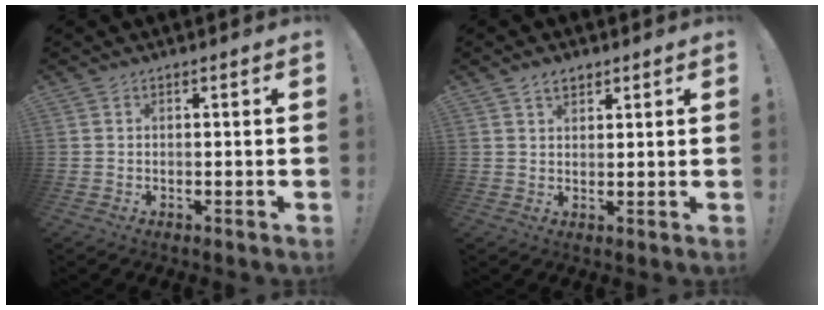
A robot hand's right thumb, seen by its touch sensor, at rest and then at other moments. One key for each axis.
{"total": 3.4, "fx": 2.3, "fy": 2.0, "fz": 1.6, "tx": -0.021, "ty": -0.008, "tz": 0.041}